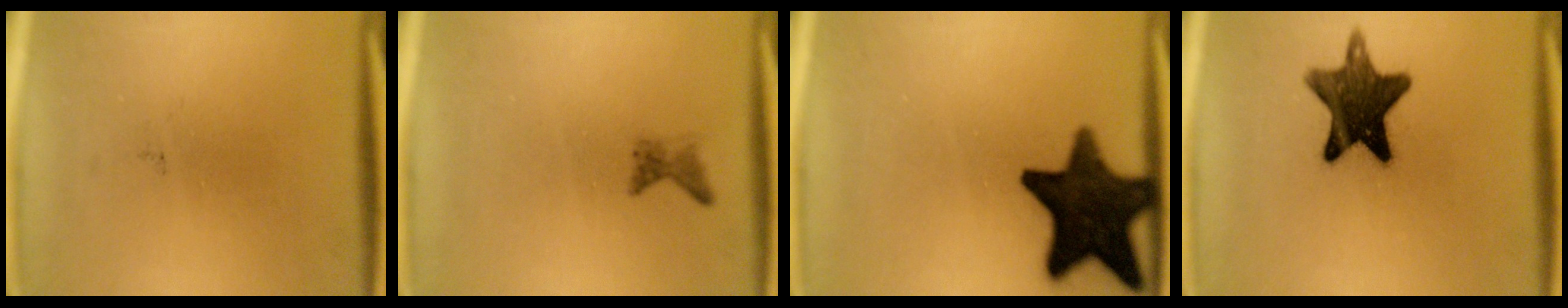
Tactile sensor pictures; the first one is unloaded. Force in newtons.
{"total": 1.2}
{"total": 15.7}
{"total": 13.3}